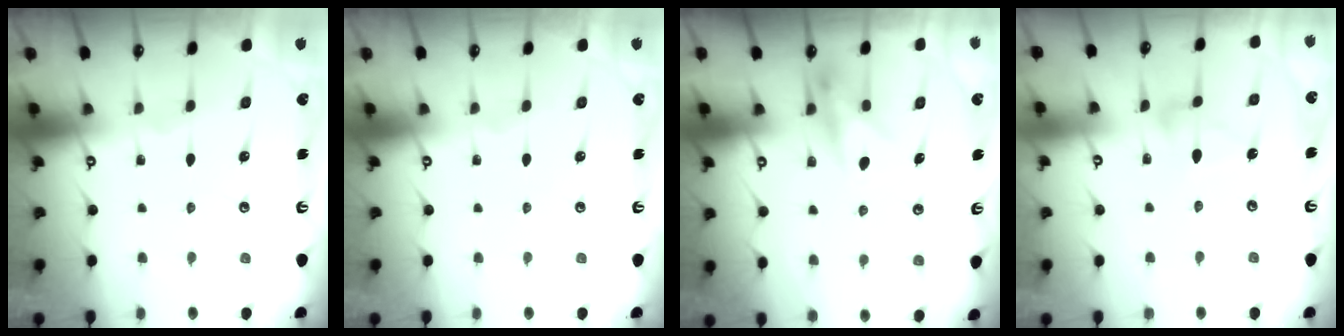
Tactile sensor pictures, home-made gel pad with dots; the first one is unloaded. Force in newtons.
{"total": 0.0}
{"total": 8.8, "press": 8.7, "slide": 0.4}
{"total": 3.9, "press": 3.9, "slide": 0.4}